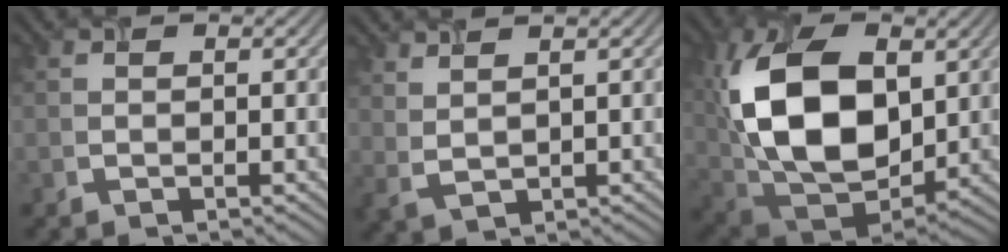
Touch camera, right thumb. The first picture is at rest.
{"total": 2.0, "force": [1.7, -0.2, 1.1], "torque": [-0.030, 0.005, 0.051]}
{"total": 16.8, "force": [3.0, 10.2, 13.0], "torque": [-0.280, 0.005, 0.069]}